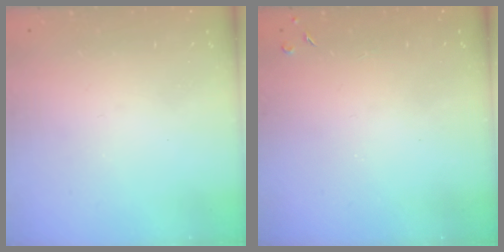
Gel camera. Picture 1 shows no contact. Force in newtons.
{"total": 2.8, "press": 2.7, "slide": 0.5}